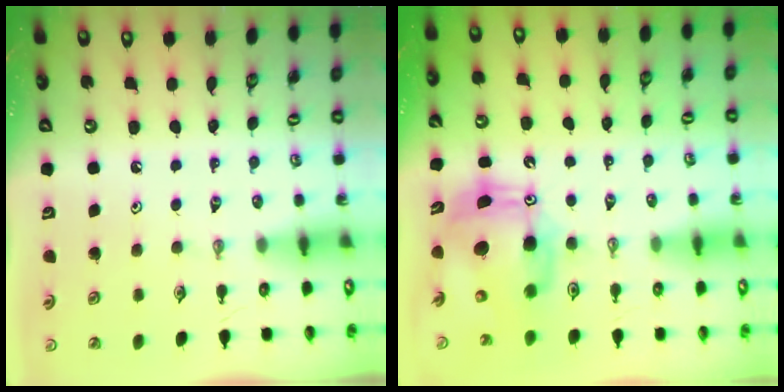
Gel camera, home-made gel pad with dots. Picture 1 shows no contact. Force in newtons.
{"total": 10.3, "press": 10.1, "slide": 2.0}